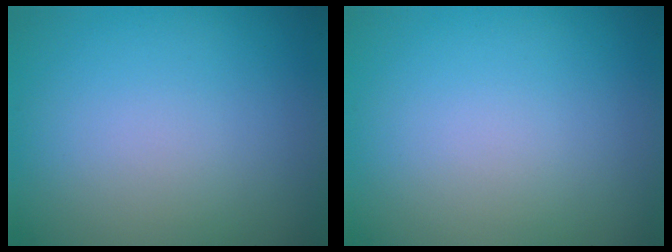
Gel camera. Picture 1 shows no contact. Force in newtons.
{"total": 0.0}